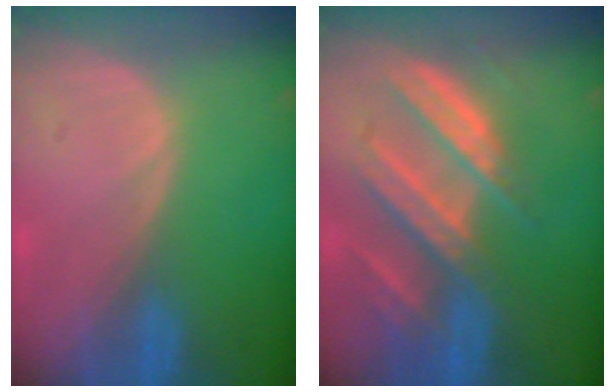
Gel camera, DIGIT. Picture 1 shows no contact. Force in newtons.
{"total": 9.5, "press": 8.4, "slide": 4.3}